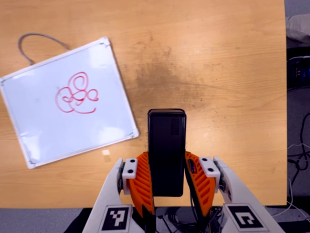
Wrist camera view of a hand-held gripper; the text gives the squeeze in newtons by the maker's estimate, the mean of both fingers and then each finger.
{"total": 4.5, "left": 3.0, "right": 6.1}